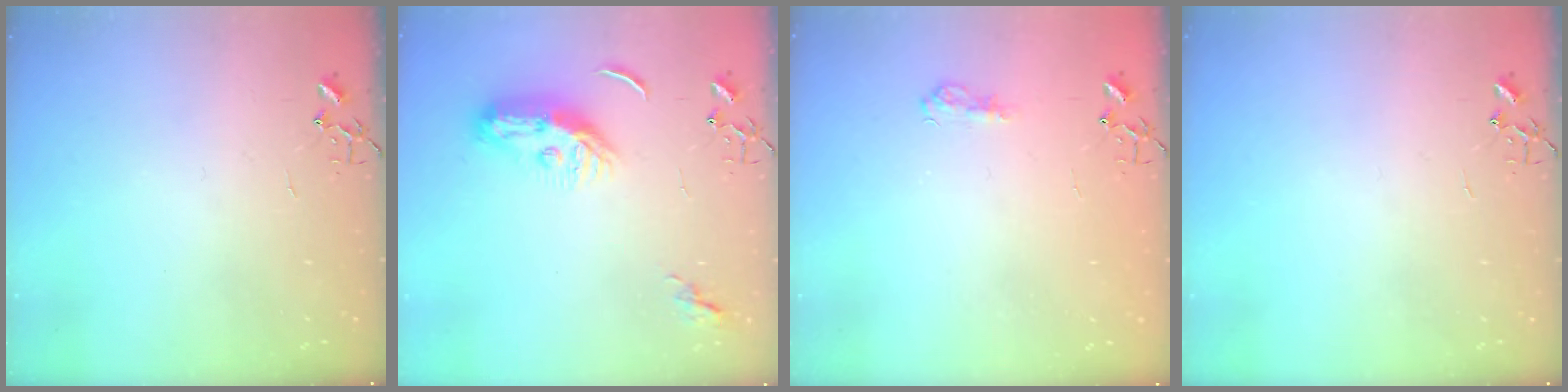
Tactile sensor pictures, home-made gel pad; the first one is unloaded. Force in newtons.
{"total": 9.3, "press": 9.2, "slide": 1.2}
{"total": 7.9, "press": 7.8, "slide": 0.8}
{"total": 0.0}